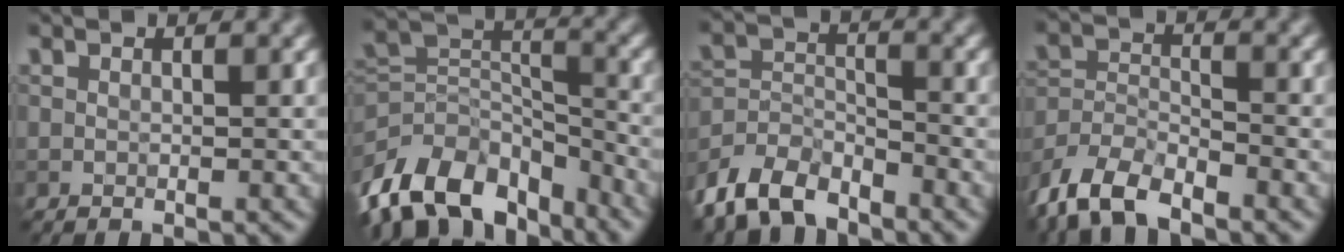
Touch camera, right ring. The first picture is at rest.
{"total": 12.7, "force": [-8.1, 7.4, 6.4], "torque": [-0.133, 0.007, -0.149]}
{"total": 7.0, "force": [-5.6, 3.1, 2.7], "torque": [-0.055, -0.008, -0.120]}
{"total": 6.6, "force": [-5.2, 2.5, 3.2], "torque": [-0.062, -0.008, -0.111]}